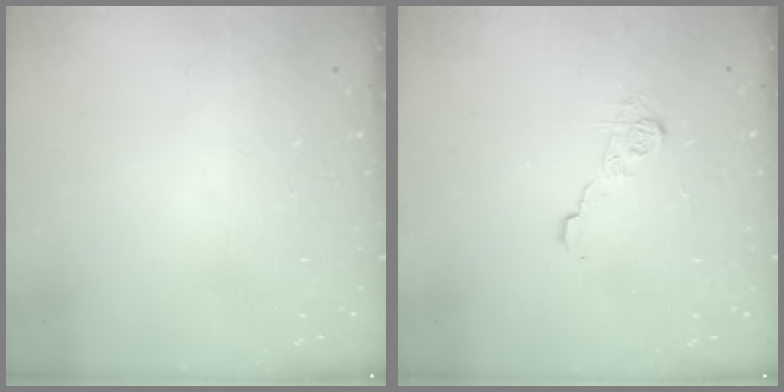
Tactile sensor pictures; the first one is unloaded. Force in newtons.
{"total": 7.3, "press": 7.2, "slide": 0.4}